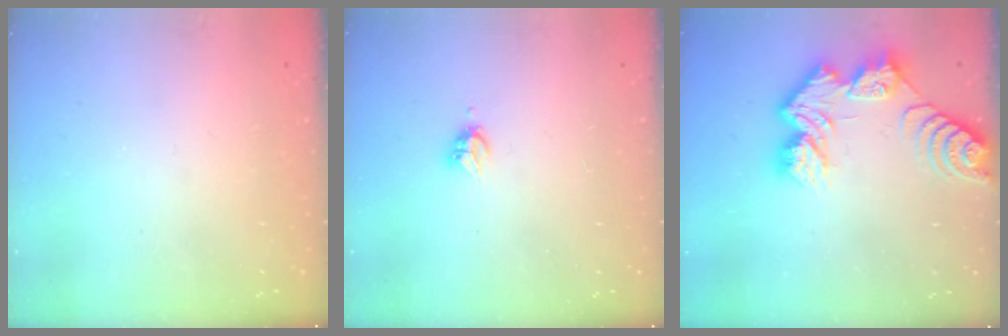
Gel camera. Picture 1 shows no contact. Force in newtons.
{"total": 3.6, "press": 3.6, "slide": 0.5}
{"total": 12.3, "press": 12.2, "slide": 1.0}